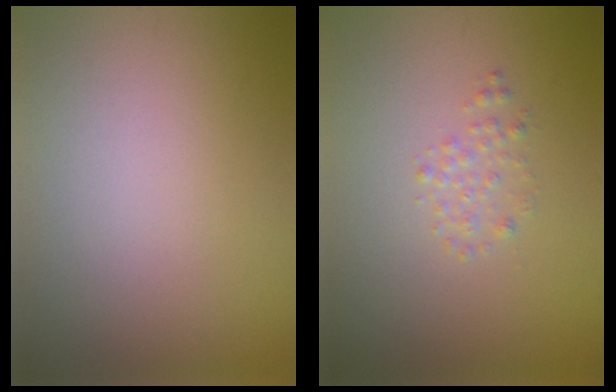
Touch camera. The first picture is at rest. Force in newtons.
{"total": 1.1, "press": 1.1, "slide": 0.1}